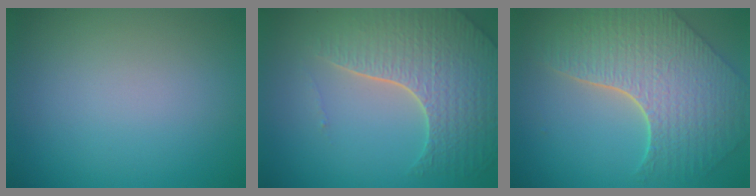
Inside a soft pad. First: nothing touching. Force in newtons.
{"total": 7.1, "press": 5.3, "slide": 4.6}
{"total": 8.4, "press": 6.1, "slide": 5.7}